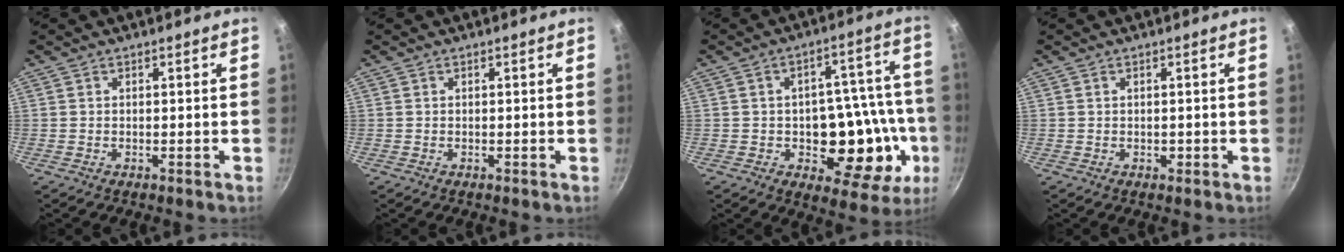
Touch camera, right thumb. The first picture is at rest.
{"total": 0.0}
{"total": 18.7, "force": [-4.0, 11.3, 14.4], "torque": [-0.137, 0.020, -0.049]}
{"total": 0.7, "force": [0.0, 0.5, 0.4], "torque": [-0.001, 0.002, 0.000]}